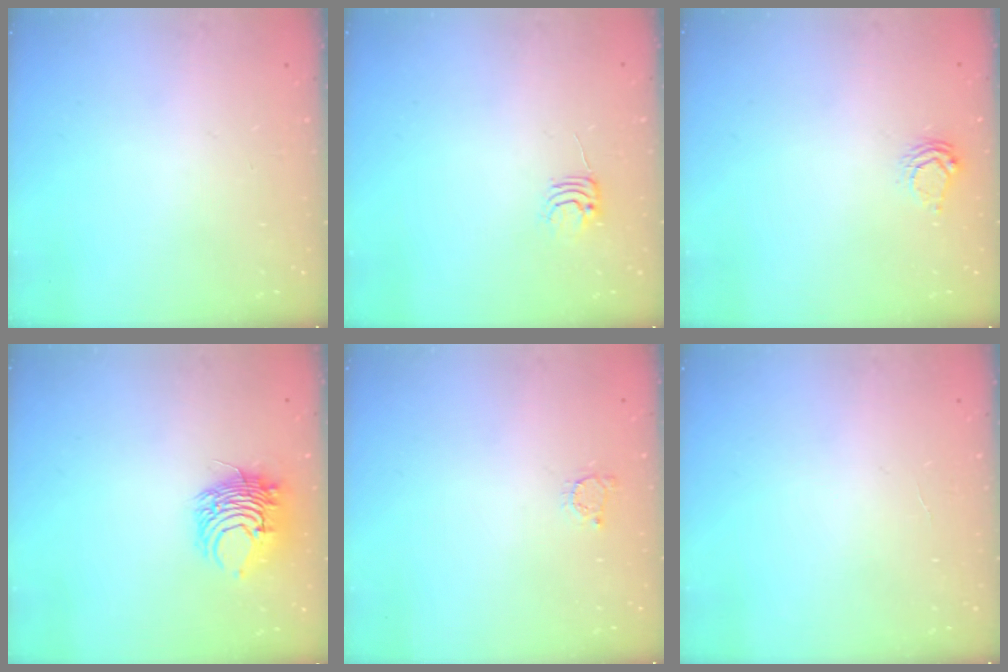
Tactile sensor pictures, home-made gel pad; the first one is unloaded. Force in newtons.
{"total": 4.7, "press": 4.7, "slide": 0.5}
{"total": 5.8, "press": 5.8, "slide": 0.3}
{"total": 8.9, "press": 8.9, "slide": 0.3}
{"total": 2.2, "press": 2.2, "slide": 0.3}
{"total": 1.3, "press": 1.3, "slide": 0.1}